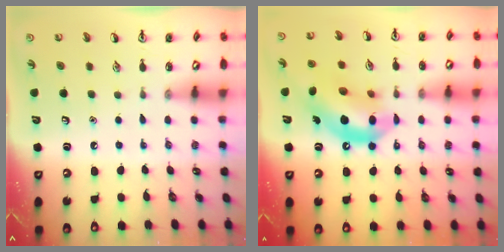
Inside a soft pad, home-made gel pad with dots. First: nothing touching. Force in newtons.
{"total": 14.8, "press": 14.2, "slide": 4.3}